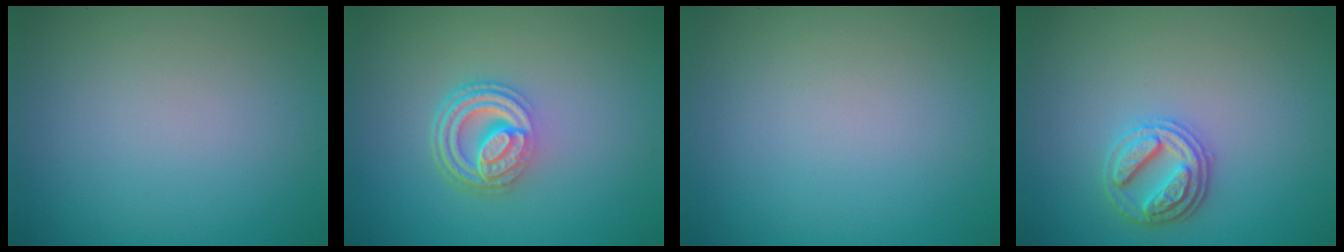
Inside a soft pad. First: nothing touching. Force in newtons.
{"total": 5.0, "press": 3.5, "slide": 3.6}
{"total": 0.0}
{"total": 2.9, "press": 2.8, "slide": 0.8}